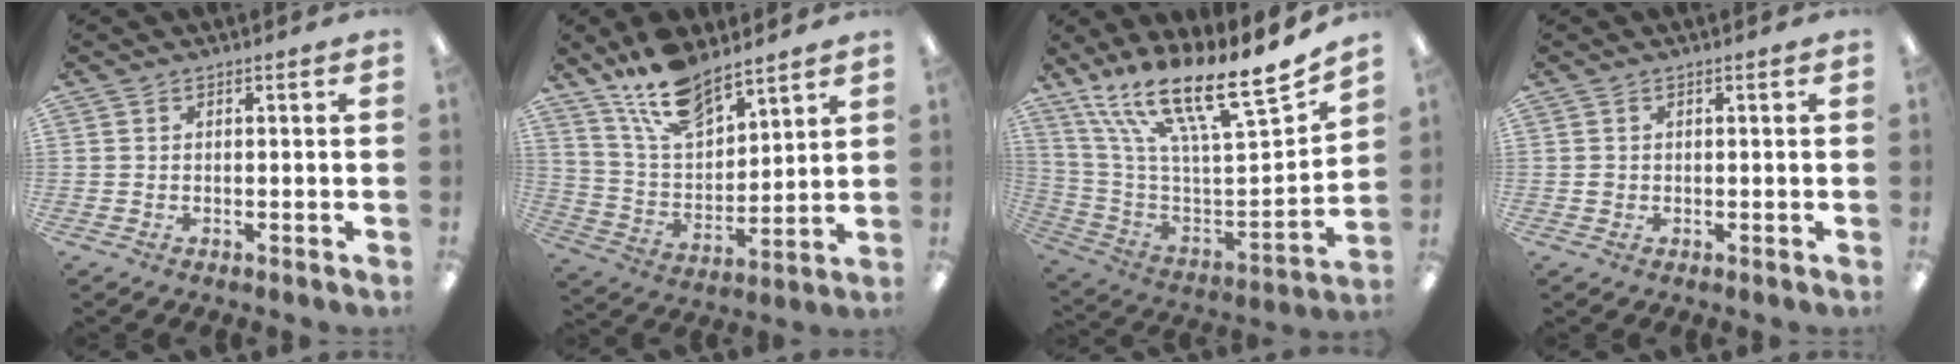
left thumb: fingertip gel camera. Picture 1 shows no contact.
{"total": 14.5, "force": [11.6, 5.9, 6.5], "torque": [-0.132, -0.061, 0.214]}
{"total": 22.0, "force": [15.9, 4.4, 14.5], "torque": [-0.237, -0.124, 0.260]}
{"total": 0.8, "force": [0.1, 0.8, 0.2], "torque": [-0.006, 0.005, 0.001]}